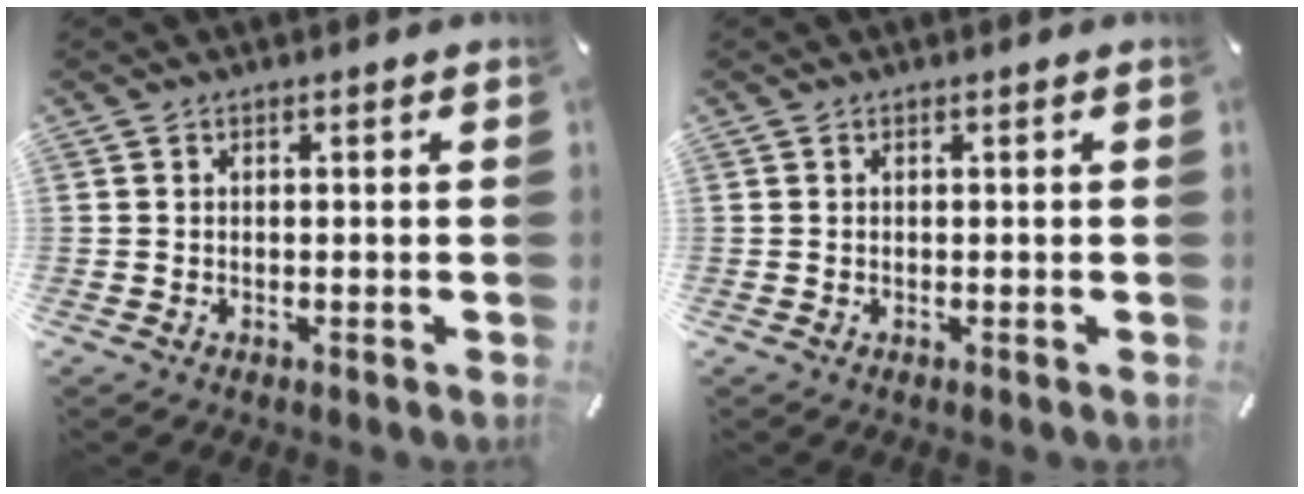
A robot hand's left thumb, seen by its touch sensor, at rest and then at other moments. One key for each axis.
{"total": 0.0}